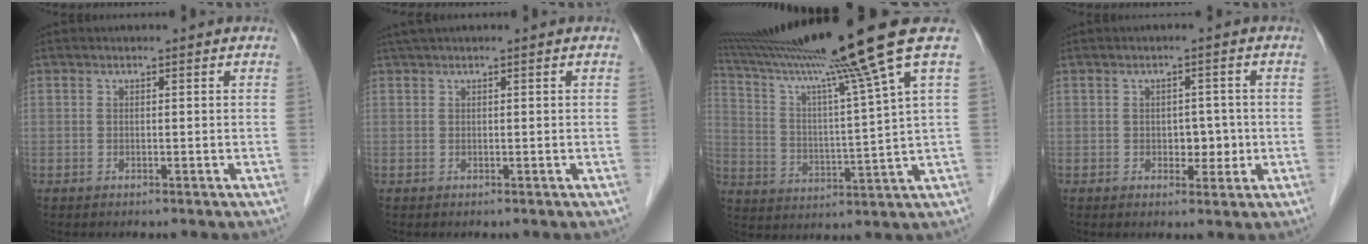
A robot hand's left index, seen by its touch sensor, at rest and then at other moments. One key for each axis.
{"total": 1.4, "fx": 1.0, "fy": -0.1, "fz": 1.0, "tx": -0.023, "ty": 0.022, "tz": 0.024}
{"total": 18.3, "fx": 14.2, "fy": -4.5, "fz": 10.7, "tx": -0.175, "ty": -0.040, "tz": 0.222}
{"total": 3.1, "fx": -0.5, "fy": 2.1, "fz": 2.2, "tx": -0.022, "ty": 0.000, "tz": -0.004}